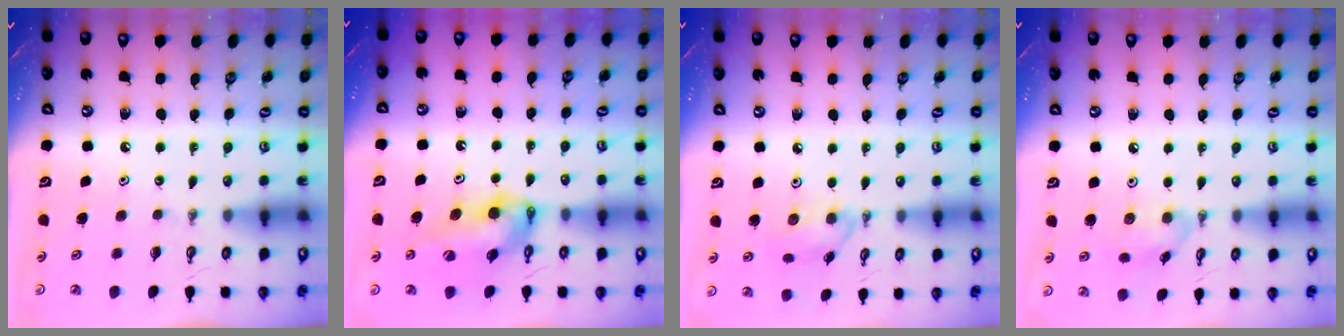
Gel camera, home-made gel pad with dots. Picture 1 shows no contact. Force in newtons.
{"total": 10.8, "press": 10.7, "slide": 1.5}
{"total": 7.9, "press": 7.8, "slide": 1.2}
{"total": 8.3, "press": 8.3, "slide": 0.2}